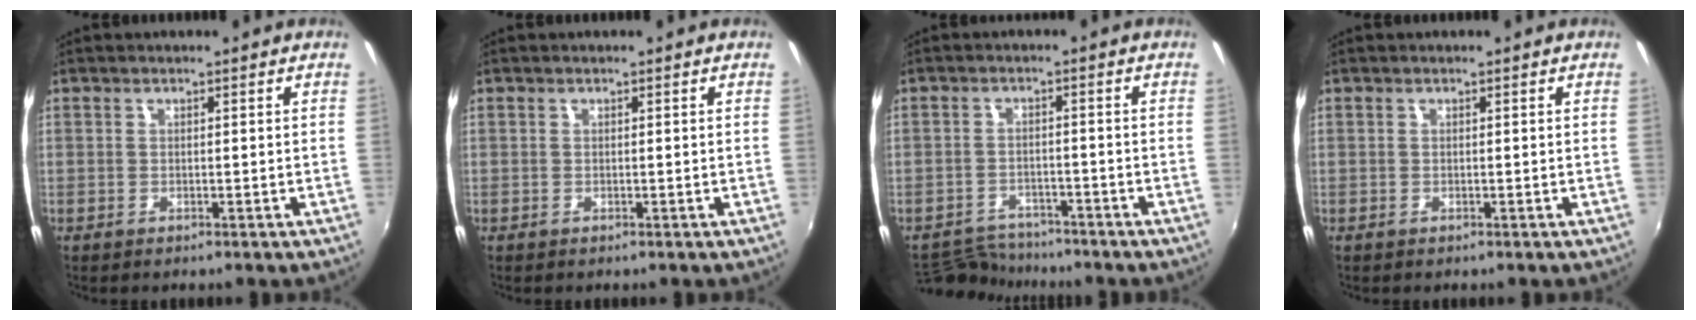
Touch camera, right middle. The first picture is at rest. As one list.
[{"total": 0.0}, {"total": 7.1, "force": [-6.9, 1.7, 0.7], "torque": [-0.035, 0.005, -0.115]}, {"total": 0.0}]